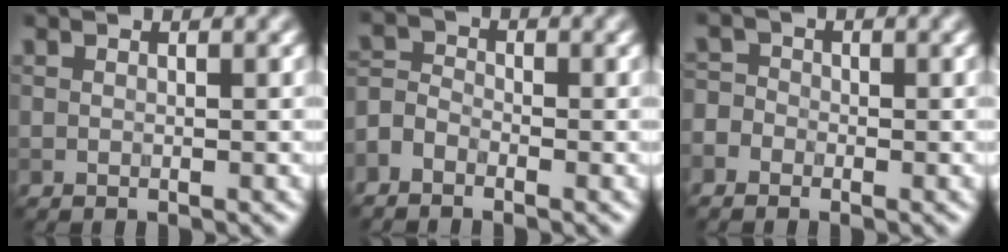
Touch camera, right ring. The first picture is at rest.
{"total": 2.5, "force": [-1.8, 1.4, 1.1], "torque": [-0.024, 0.002, -0.042]}
{"total": 2.0, "force": [-1.1, 1.5, 0.6], "torque": [-0.004, 0.013, -0.026]}